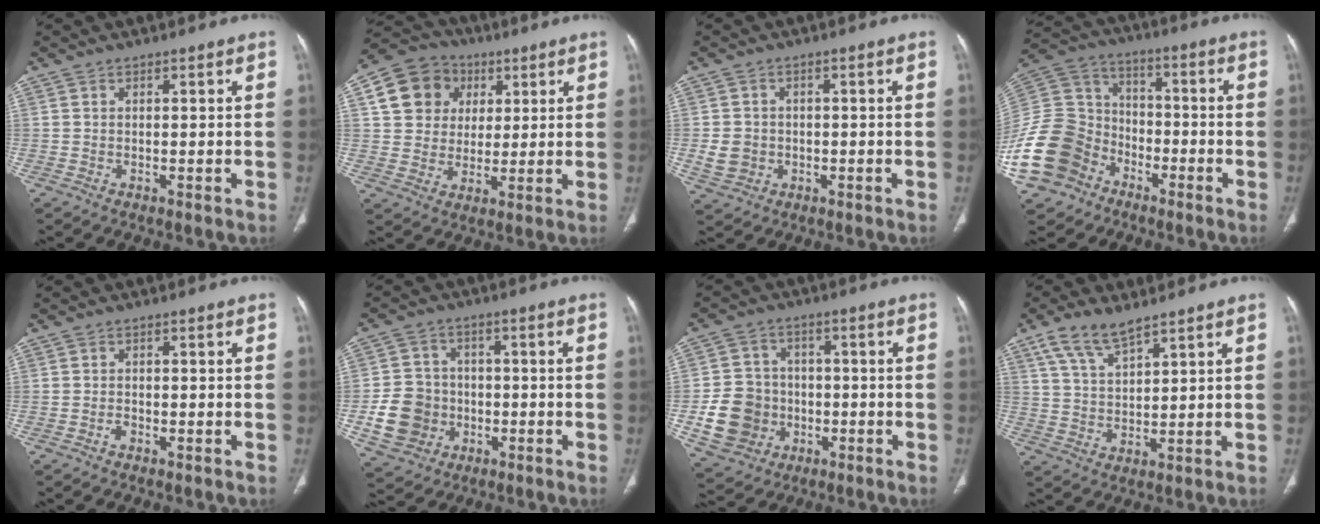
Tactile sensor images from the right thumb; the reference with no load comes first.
{"total": 12.6, "force": [4.1, 10.9, 4.7], "torque": [-0.061, 0.008, 0.068]}
{"total": 4.8, "force": [-0.8, 4.2, 2.1], "torque": [-0.029, 0.007, -0.006]}
{"total": 19.4, "force": [-9.7, 14.7, 8.1], "torque": [-0.172, 0.063, -0.178]}
{"total": 1.2, "force": [-0.8, 0.6, 0.6], "torque": [-0.012, 0.005, -0.014]}
{"total": 10.7, "force": [-2.8, 9.5, 4.1], "torque": [-0.053, 0.018, -0.042]}
{"total": 11.8, "force": [-2.9, 10.5, 4.5], "torque": [-0.060, 0.019, -0.041]}
{"total": 7.7, "force": [5.4, 2.6, 4.9], "torque": [-0.091, -0.019, 0.112]}